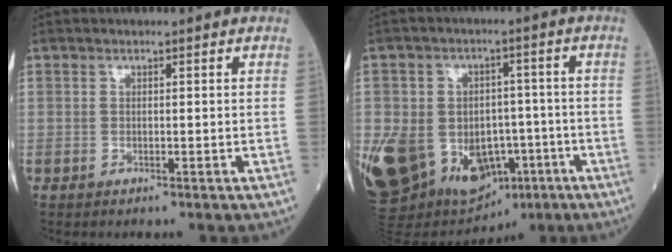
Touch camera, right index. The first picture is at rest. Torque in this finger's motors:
{"motor_torque": [1.64, -0.50, 1.05, 0.21]}